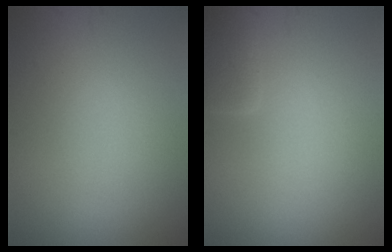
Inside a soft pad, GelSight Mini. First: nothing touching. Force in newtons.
{"total": 2.3, "press": 2.3, "slide": 0.2}